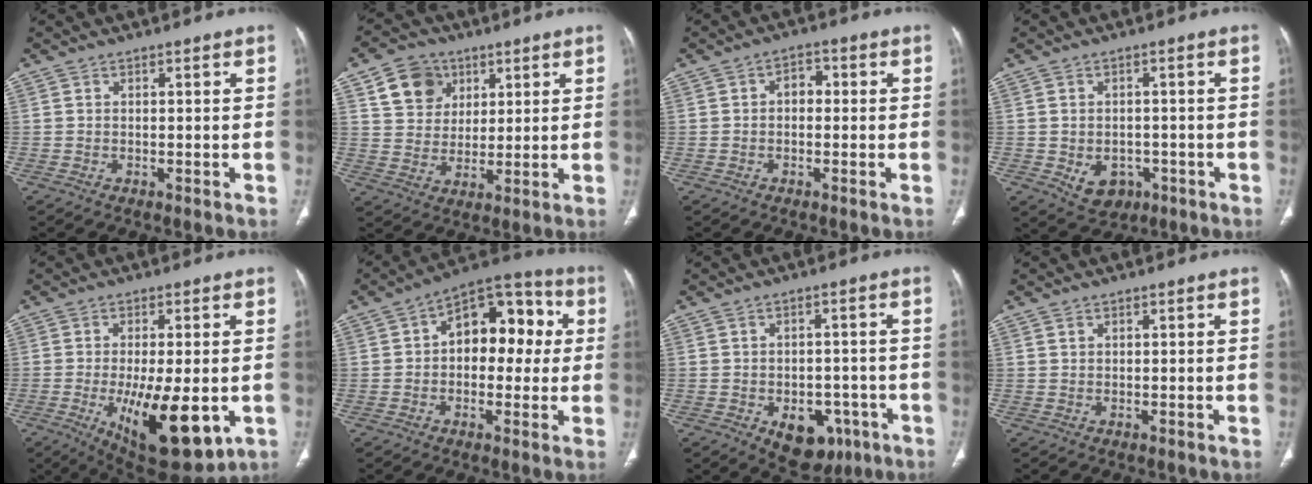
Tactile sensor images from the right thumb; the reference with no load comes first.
{"total": 9.8, "force": [4.5, 7.9, 3.7], "torque": [-0.035, -0.012, 0.084]}
{"total": 3.1, "force": [0.0, 2.3, 2.2], "torque": [-0.020, 0.014, -0.008]}
{"total": 6.4, "force": [-2.0, 5.0, 3.4], "torque": [-0.036, 0.013, -0.015]}
{"total": 16.4, "force": [-4.1, 6.1, 14.6], "torque": [-0.225, -0.021, -0.042]}
{"total": 15.0, "force": [2.0, 9.4, 11.6], "torque": [-0.110, 0.038, 0.019]}
{"total": 9.8, "force": [-4.2, 6.4, 6.1], "torque": [-0.050, 0.021, -0.043]}
{"total": 0.7, "force": [0.4, 0.5, 0.3], "torque": [-0.003, 0.000, 0.008]}